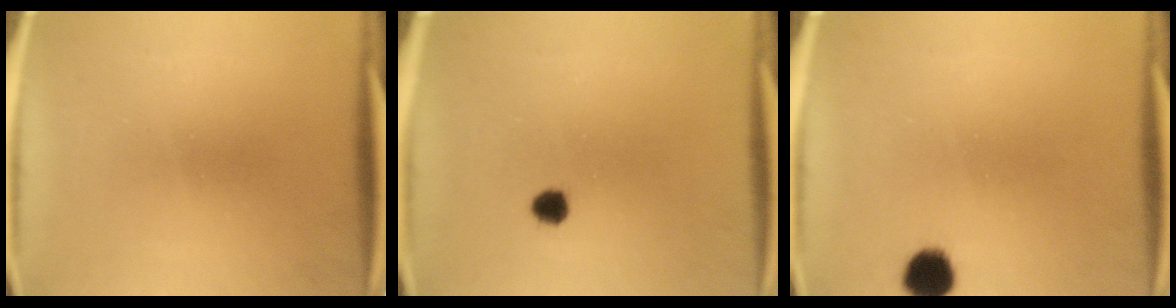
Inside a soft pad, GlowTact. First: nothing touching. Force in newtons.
{"total": 2.4}
{"total": 5.5}